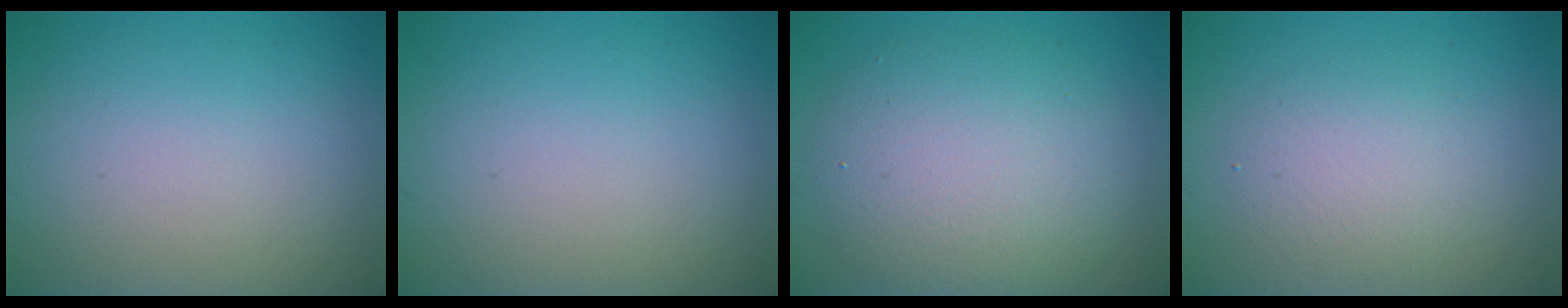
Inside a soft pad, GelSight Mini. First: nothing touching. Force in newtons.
{"total": 0.0}
{"total": 6.5, "press": 6.5, "slide": 0.6}
{"total": 2.9, "press": 2.9, "slide": 0.3}